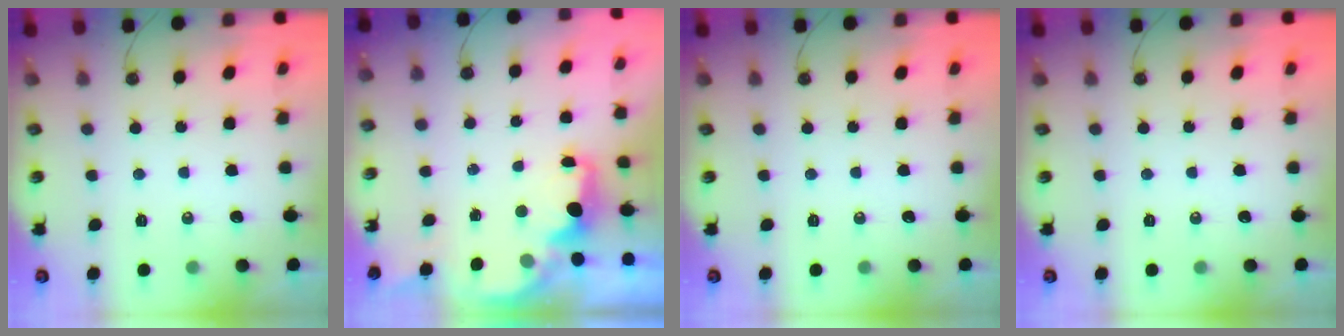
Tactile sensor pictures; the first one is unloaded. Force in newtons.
{"total": 2.5, "press": 2.3, "slide": 0.8}
{"total": 0.0}
{"total": 0.0}